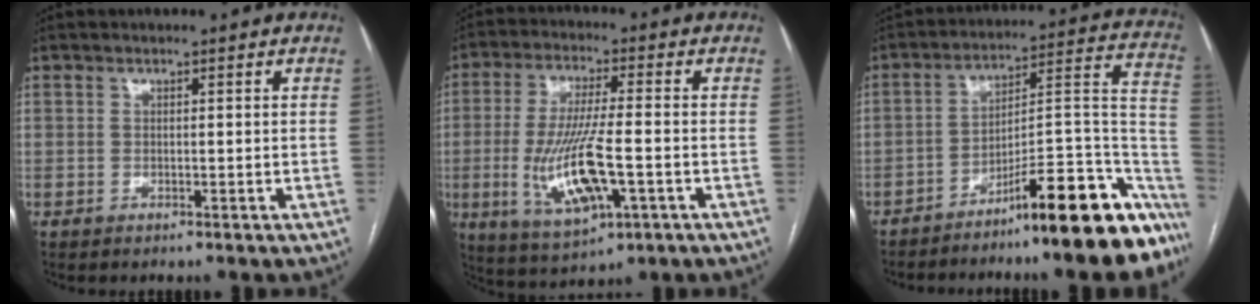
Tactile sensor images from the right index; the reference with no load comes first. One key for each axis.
{"total": 12.8, "fx": -3.0, "fy": 2.6, "fz": 12.1, "tx": -0.240, "ty": -0.015, "tz": -0.045}
{"total": 19.9, "fx": -14.2, "fy": 3.1, "fz": 13.7, "tx": -0.104, "ty": 0.059, "tz": -0.210}